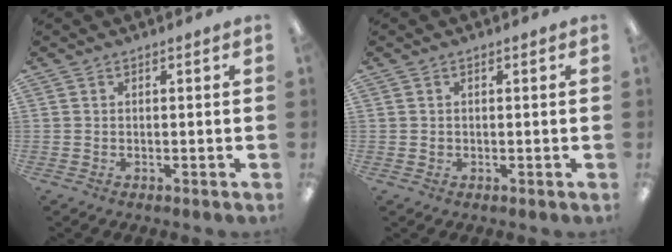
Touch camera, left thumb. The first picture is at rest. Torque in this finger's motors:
{"motor_torque": [-0.19, 0.06, -0.12, 0.11, 0.01]}